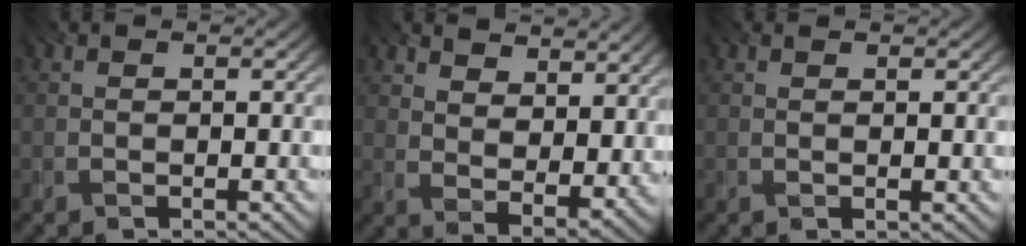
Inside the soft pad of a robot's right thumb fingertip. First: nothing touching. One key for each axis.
{"total": 9.3, "fx": 6.4, "fy": 4.1, "fz": 5.2, "tx": -0.107, "ty": -0.014, "tz": 0.104}
{"total": 1.2, "fx": 0.8, "fy": -0.1, "fz": 0.9, "tx": -0.013, "ty": -0.001, "tz": 0.016}